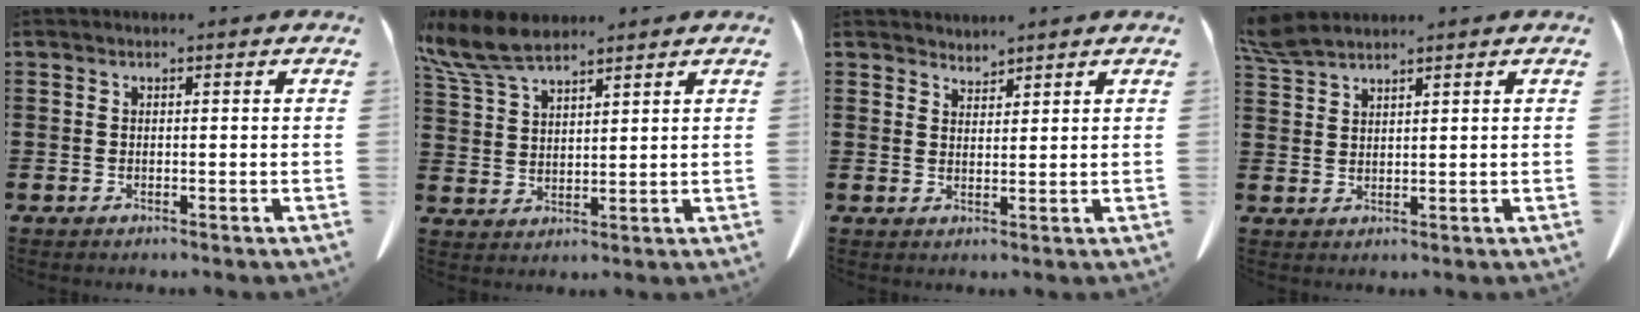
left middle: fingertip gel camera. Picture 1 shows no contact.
{"total": 7.3, "force": [5.8, 2.3, 3.9], "torque": [-0.100, -0.009, 0.107]}
{"total": 2.0, "force": [2.0, 0.1, -0.3], "torque": [0.001, -0.003, 0.039]}
{"total": 3.6, "force": [3.2, 0.5, 1.5], "torque": [-0.041, -0.007, 0.061]}